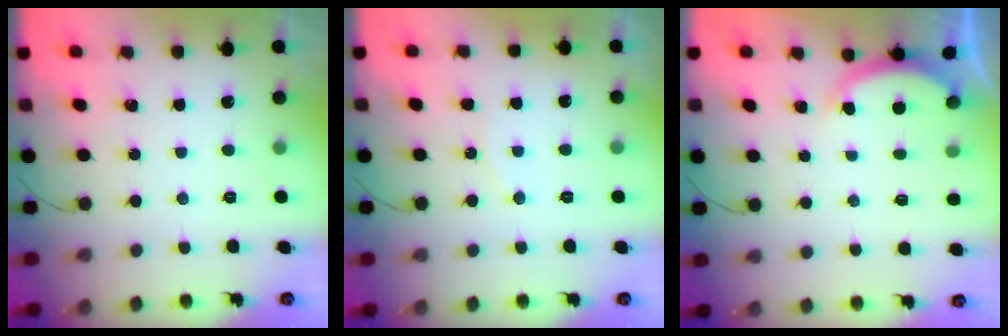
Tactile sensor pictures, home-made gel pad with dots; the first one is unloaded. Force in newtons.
{"total": 5.1, "press": 4.7, "slide": 2.2}
{"total": 2.6, "press": 2.6, "slide": 0.5}